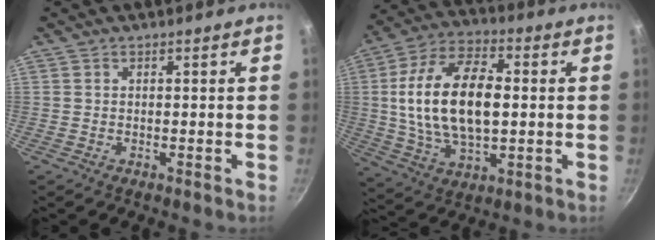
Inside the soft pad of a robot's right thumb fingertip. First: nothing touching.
{"total": 19.8, "force": [1.2, 10.5, 16.8], "torque": [-0.309, 0.013, 0.023]}